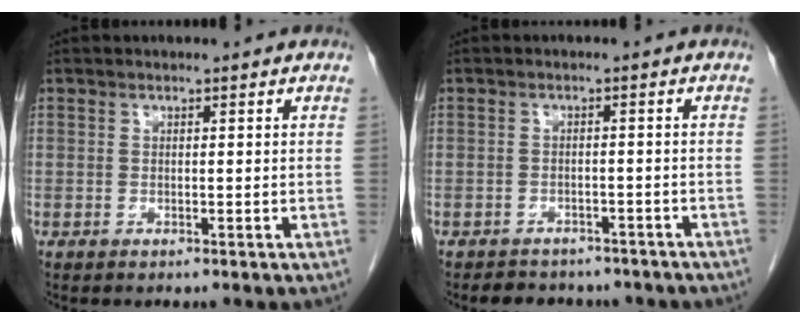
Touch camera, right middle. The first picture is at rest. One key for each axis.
{"total": 7.9, "fx": -6.8, "fy": 3.5, "fz": 2.0, "tx": -0.029, "ty": 0.008, "tz": -0.075}